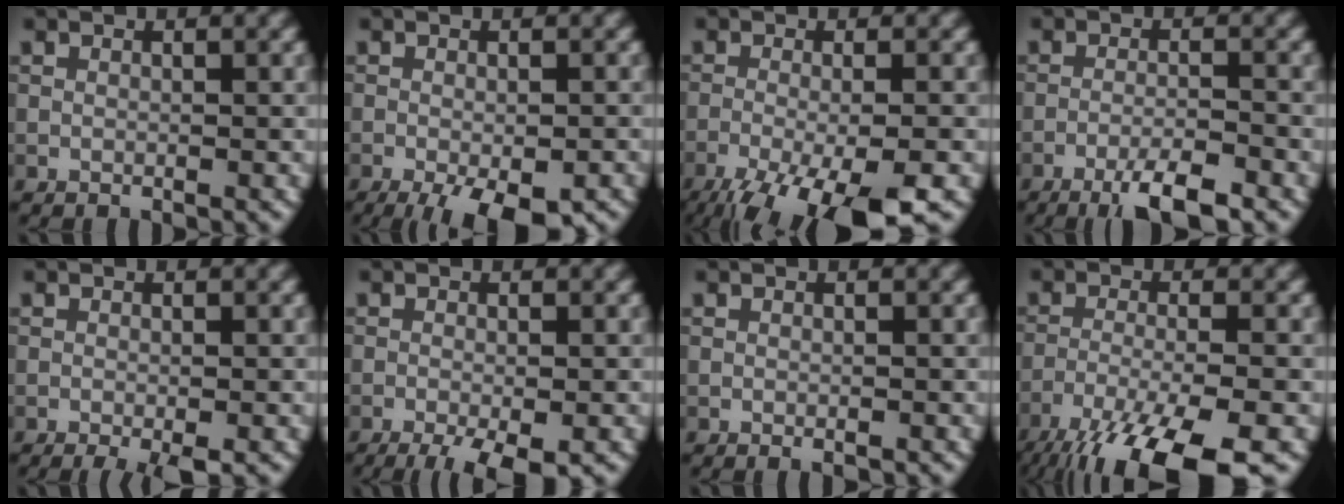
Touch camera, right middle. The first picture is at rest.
{"total": 7.0, "force": [-4.2, 2.1, 5.1], "torque": [-0.074, -0.015, -0.062]}
{"total": 10.0, "force": [-6.3, 2.6, 7.3], "torque": [-0.125, -0.031, -0.101]}
{"total": 4.7, "force": [-3.3, 0.7, 3.3], "torque": [-0.059, 0.002, -0.062]}
{"total": 2.4, "force": [-1.4, 0.4, 1.9], "torque": [-0.029, -0.001, -0.023]}
{"total": 5.5, "force": [-3.4, 1.4, 4.1], "torque": [-0.064, -0.012, -0.052]}
{"total": 0.8, "force": [-0.4, 0.1, 0.7], "torque": [-0.009, -0.004, -0.006]}
{"total": 11.3, "force": [-7.9, 2.3, 7.7], "torque": [-0.132, -0.021, -0.135]}